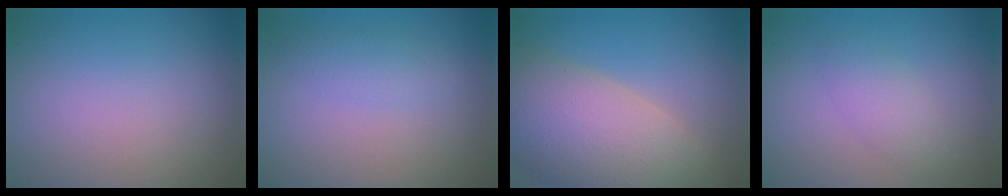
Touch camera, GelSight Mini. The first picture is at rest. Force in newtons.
{"total": 1.6, "press": 1.6, "slide": 0.0}
{"total": 10.8, "press": 10.8, "slide": 0.9}
{"total": 2.1, "press": 2.1, "slide": 0.0}